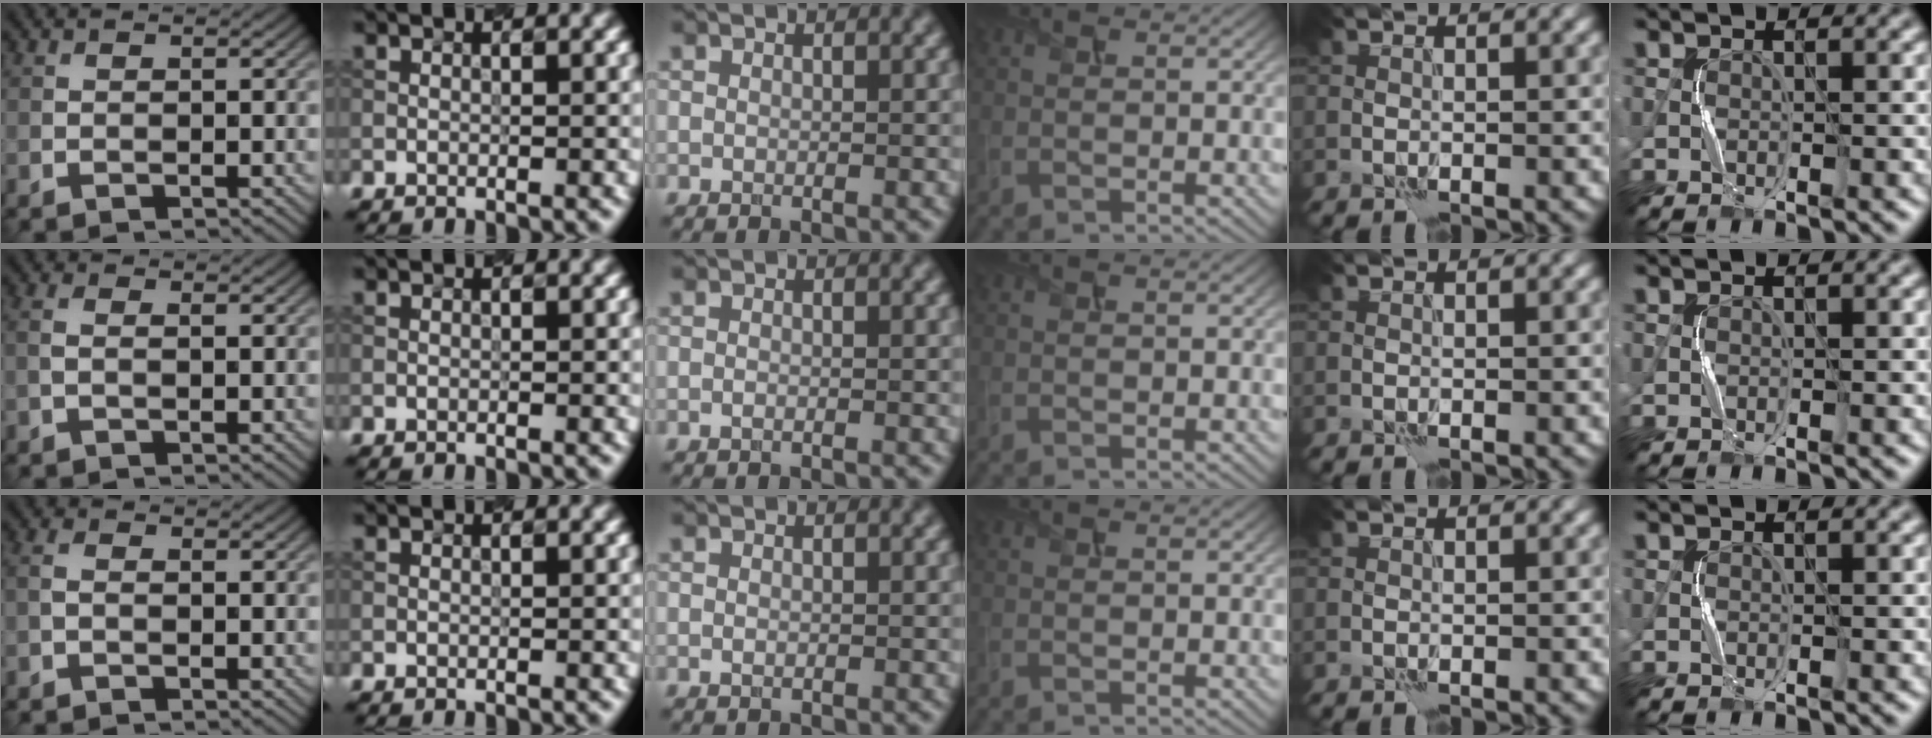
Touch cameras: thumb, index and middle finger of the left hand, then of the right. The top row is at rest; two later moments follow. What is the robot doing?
{"motion": "squeeze", "object": "sponge"}